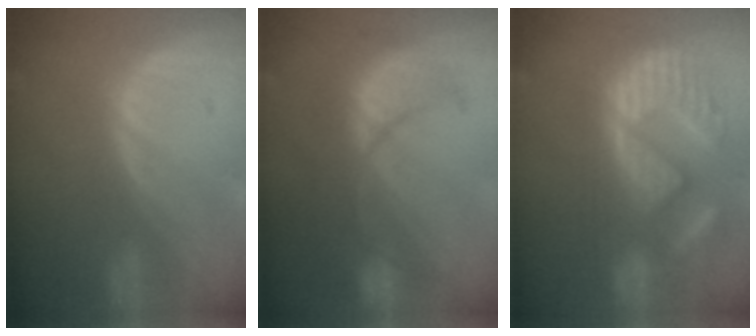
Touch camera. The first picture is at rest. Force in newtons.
{"total": 9.7, "press": 8.9, "slide": 3.7}
{"total": 12.3, "press": 11.6, "slide": 4.0}